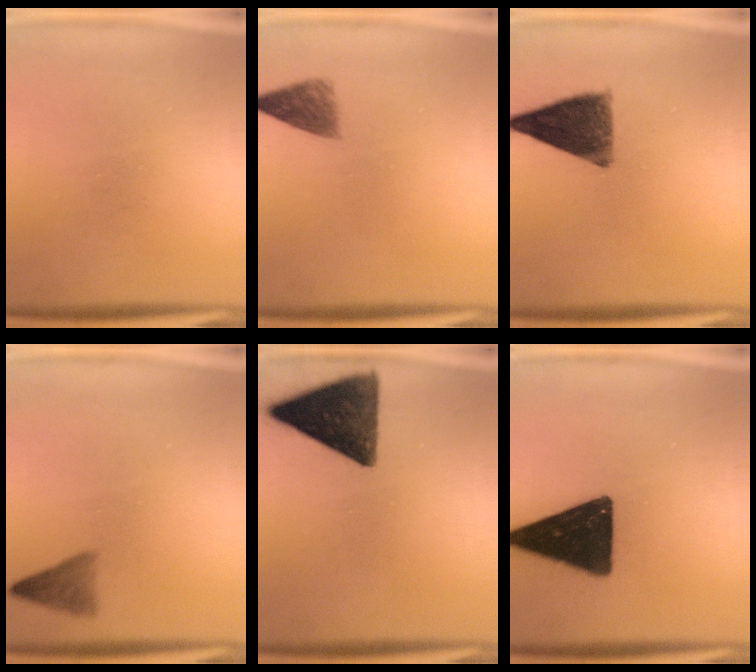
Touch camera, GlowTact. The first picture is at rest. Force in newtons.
{"total": 3.4}
{"total": 10.3}
{"total": 2.8}
{"total": 13.2}
{"total": 18.7}